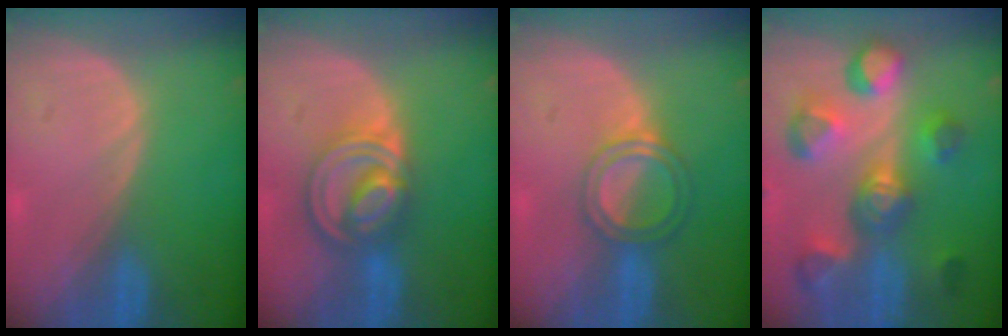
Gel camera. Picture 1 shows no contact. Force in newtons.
{"total": 8.3, "press": 7.0, "slide": 4.5}
{"total": 5.1, "press": 4.6, "slide": 2.1}
{"total": 11.0, "press": 9.9, "slide": 4.7}